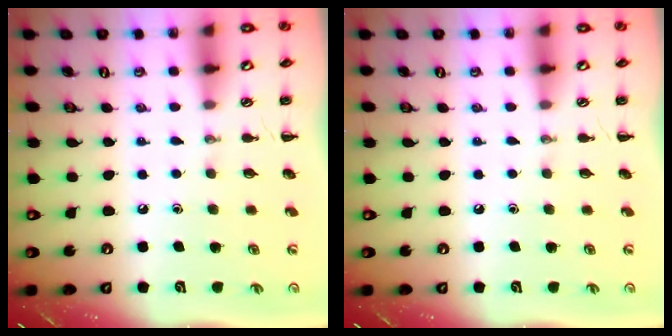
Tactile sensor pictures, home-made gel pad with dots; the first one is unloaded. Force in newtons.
{"total": 0.0}